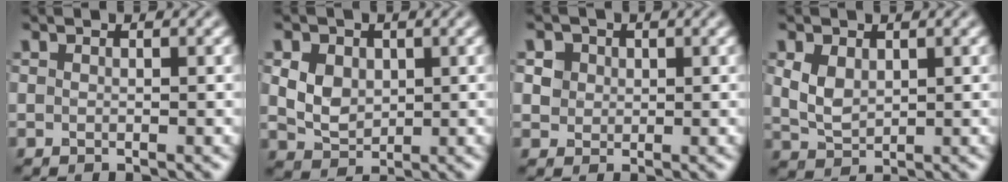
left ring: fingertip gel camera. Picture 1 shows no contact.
{"total": 3.8, "force": [0.8, 3.0, 2.2], "torque": [-0.049, 0.004, 0.012]}
{"total": 3.1, "force": [1.4, 2.5, 1.2], "torque": [-0.027, 0.008, 0.024]}
{"total": 2.8, "force": [0.8, 1.9, 1.9], "torque": [-0.045, -0.002, 0.023]}